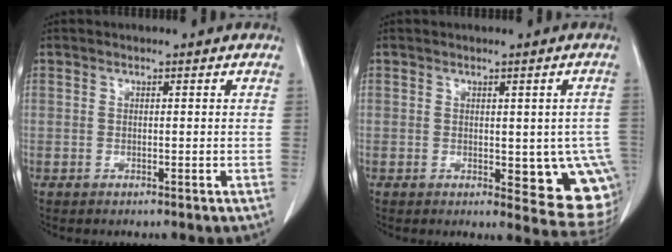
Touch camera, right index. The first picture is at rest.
{"total": 10.9, "force": [-1.7, 4.4, 9.8], "torque": [-0.094, -0.009, -0.011]}